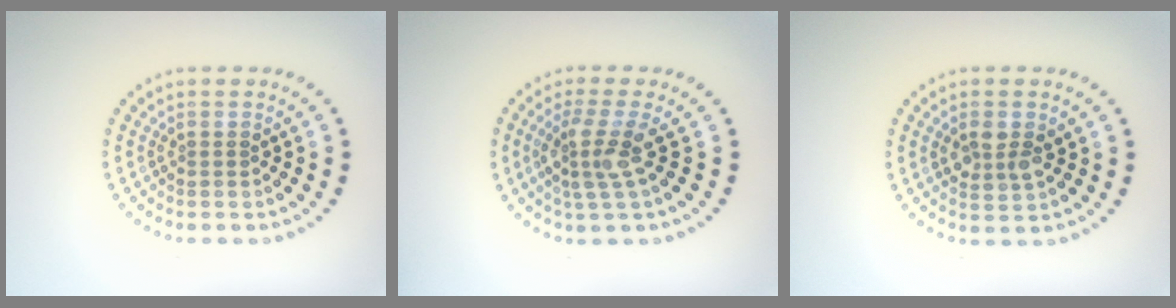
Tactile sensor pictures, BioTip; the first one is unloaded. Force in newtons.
{"total": 3.2, "press": 2.7, "slide": 1.7}
{"total": 2.5, "press": 2.5, "slide": 0.4}